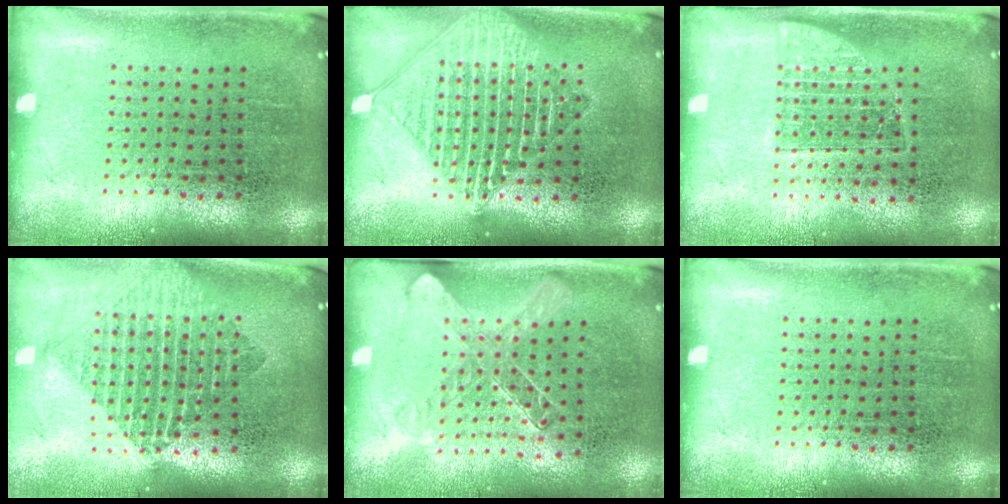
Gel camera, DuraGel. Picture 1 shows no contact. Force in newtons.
{"total": 2.6, "press": 2.6, "slide": 0.3}
{"total": 1.2, "press": 1.1, "slide": 0.6}
{"total": 1.9, "press": 1.6, "slide": 1.1}
{"total": 1.4, "press": 1.2, "slide": 0.6}
{"total": 0.0}